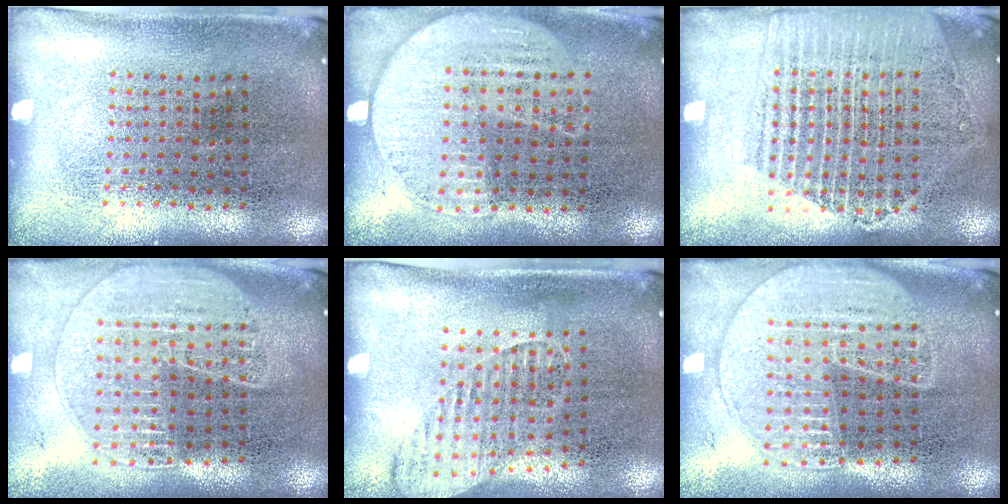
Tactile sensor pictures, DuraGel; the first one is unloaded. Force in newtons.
{"total": 0.8, "press": 0.6, "slide": 0.5}
{"total": 1.9, "press": 1.8, "slide": 0.7}
{"total": 1.9, "press": 1.7, "slide": 0.8}
{"total": 1.3, "press": 1.1, "slide": 0.7}
{"total": 1.8, "press": 1.7, "slide": 0.7}